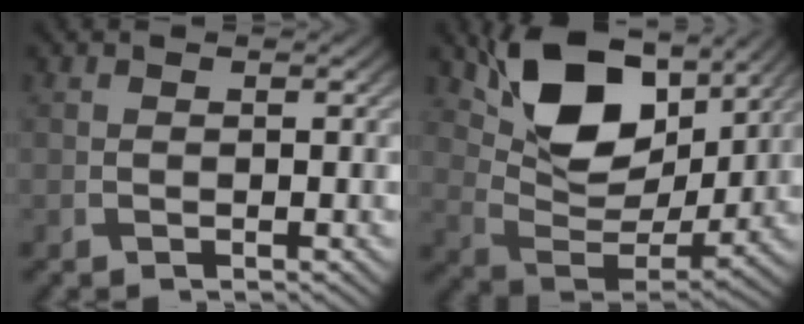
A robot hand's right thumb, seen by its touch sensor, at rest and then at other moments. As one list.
[{"total": 13.7, "force": [7.6, 7.6, 8.4], "torque": [-0.160, -0.002, 0.136]}]